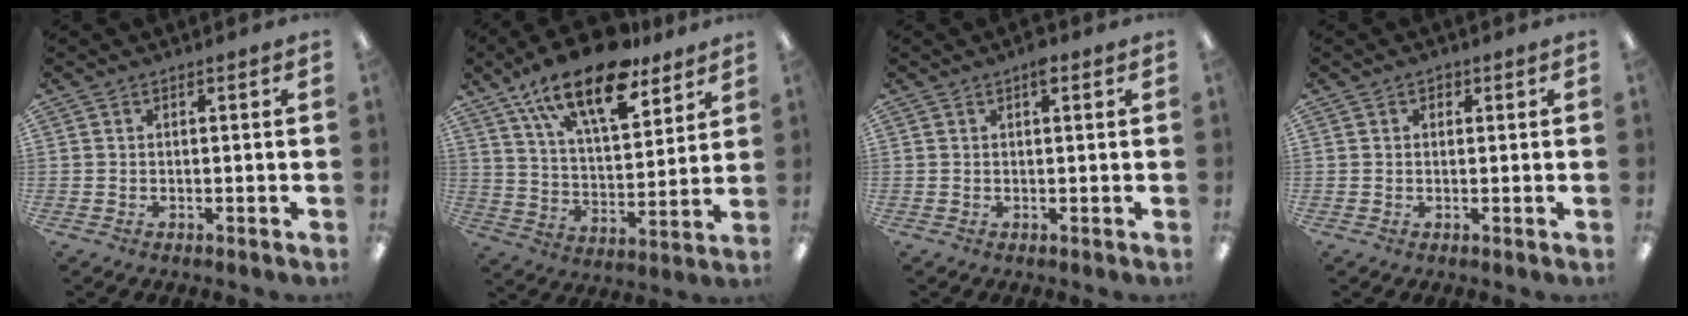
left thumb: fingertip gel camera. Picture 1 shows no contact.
{"total": 19.6, "force": [14.1, 7.6, 11.3], "torque": [-0.194, -0.074, 0.243]}
{"total": 2.6, "force": [1.4, 1.0, 2.0], "torque": [-0.028, -0.001, 0.020]}
{"total": 1.3, "force": [0.6, 1.1, 0.6], "torque": [-0.004, 0.001, 0.008]}